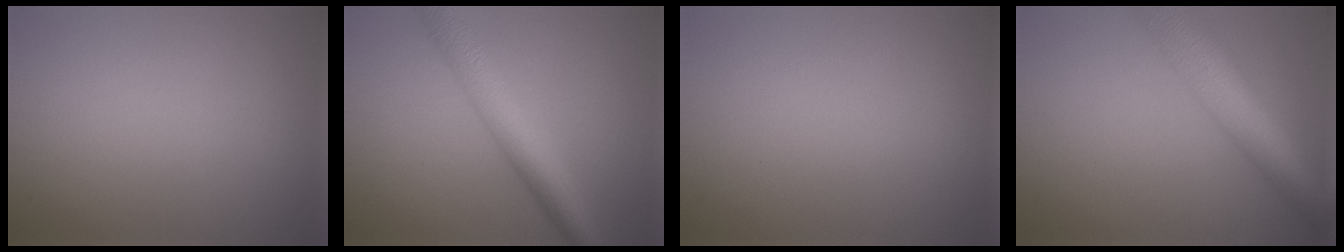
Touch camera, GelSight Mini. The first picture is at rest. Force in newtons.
{"total": 6.2, "press": 6.2, "slide": 0.1}
{"total": 0.0}
{"total": 8.8, "press": 8.8, "slide": 0.3}